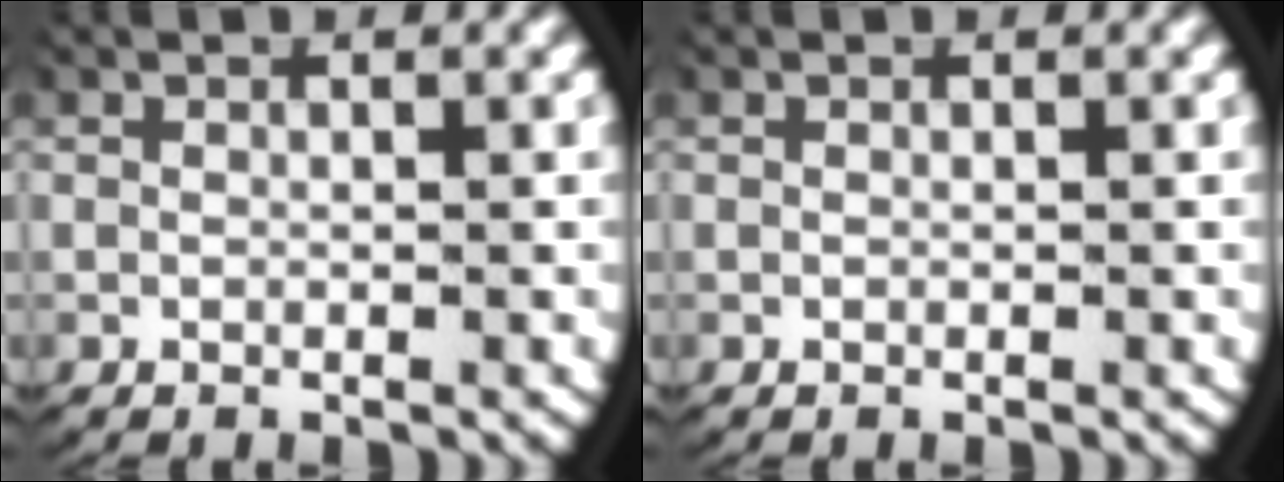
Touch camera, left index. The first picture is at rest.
{"total": 0.0}